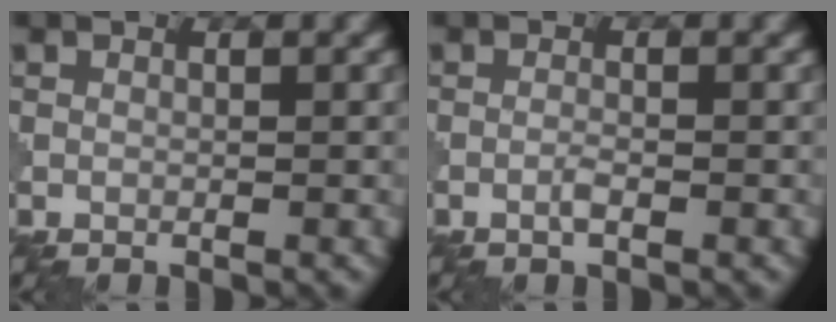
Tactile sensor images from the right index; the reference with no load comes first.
{"total": 1.0, "force": [-0.5, 0.1, 0.8], "torque": [-0.017, 0.001, -0.013]}